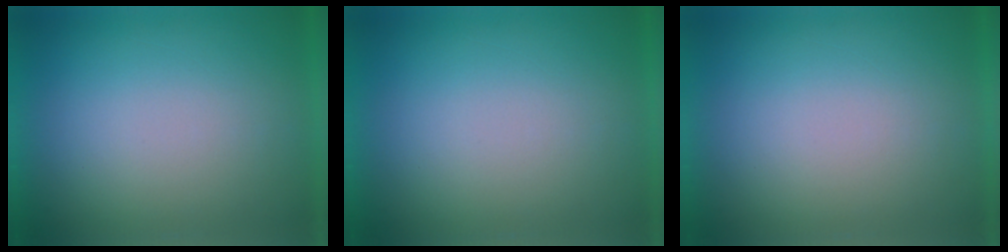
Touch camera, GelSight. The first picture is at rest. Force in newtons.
{"total": 0.0}
{"total": 0.0}